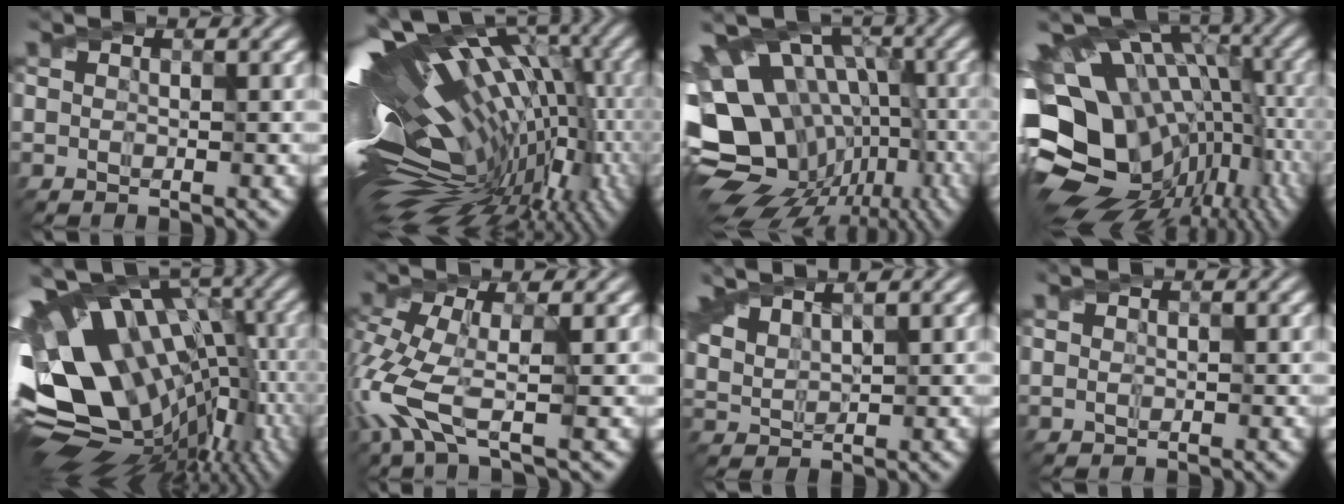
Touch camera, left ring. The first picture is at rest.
{"total": 17.8, "force": [0.2, 8.6, 15.6], "torque": [-0.253, 0.004, 0.027]}
{"total": 16.1, "force": [-3.9, 11.6, 10.4], "torque": [-0.177, -0.001, -0.019]}
{"total": 17.7, "force": [-3.4, 12.0, 12.6], "torque": [-0.202, 0.008, -0.007]}
{"total": 16.8, "force": [-0.7, 10.0, 13.4], "torque": [-0.207, -0.006, 0.016]}
{"total": 5.9, "force": [-2.8, 1.2, 5.0], "torque": [-0.143, -0.007, -0.061]}
{"total": 3.3, "force": [2.8, 0.9, 1.5], "torque": [-0.051, 0.012, 0.069]}
{"total": 0.0}